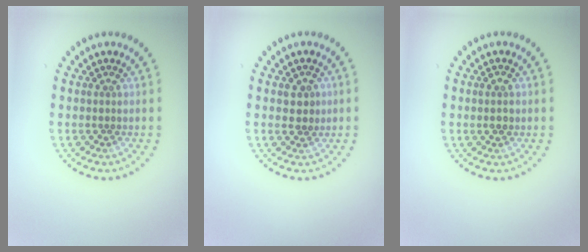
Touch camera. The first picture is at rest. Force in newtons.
{"total": 1.9, "press": 1.7, "slide": 0.7}
{"total": 1.6, "press": 1.6, "slide": 0.1}